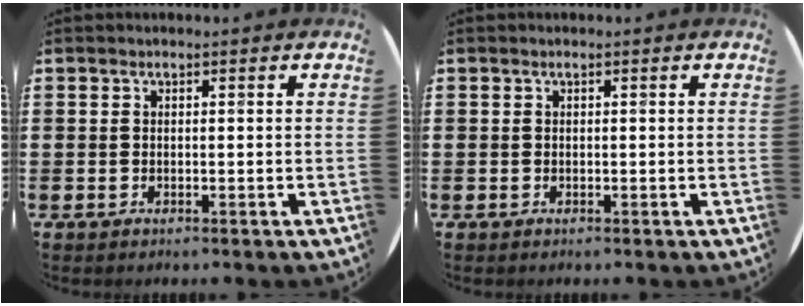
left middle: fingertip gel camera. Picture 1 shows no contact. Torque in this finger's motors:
{"motor_torque": [-0.18, -0.25, 0.05, 0.02]}